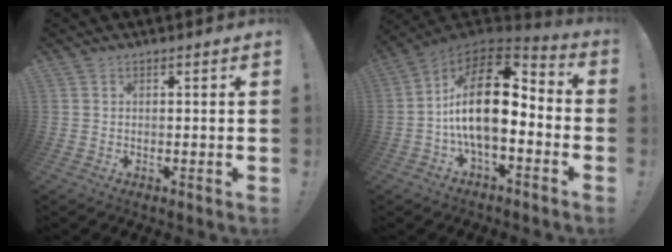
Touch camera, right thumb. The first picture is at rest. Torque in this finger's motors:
{"motor_torque": [0.40, 1.00, 1.56, -1.21, 0.63]}